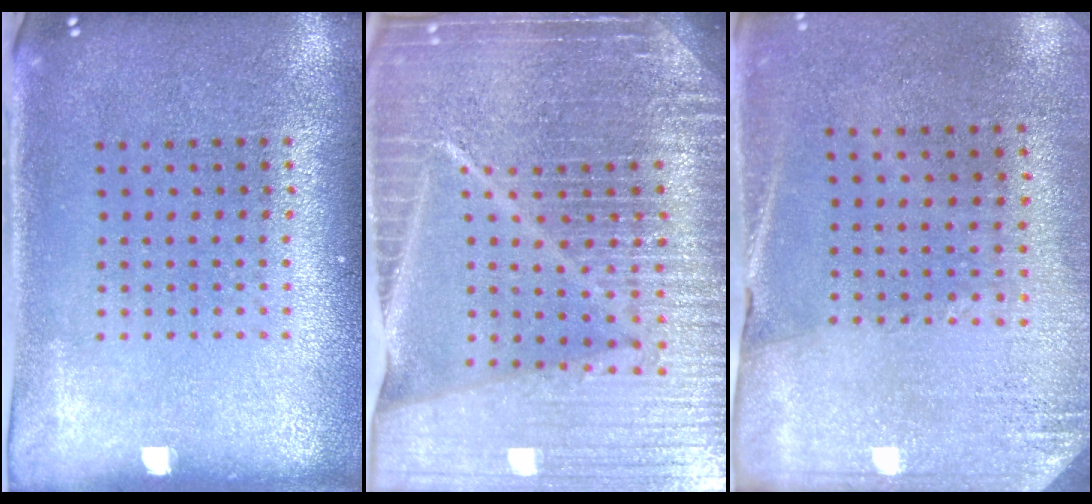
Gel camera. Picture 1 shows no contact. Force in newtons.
{"total": 7.0, "press": 6.0, "slide": 3.7}
{"total": 2.6, "press": 2.3, "slide": 1.3}